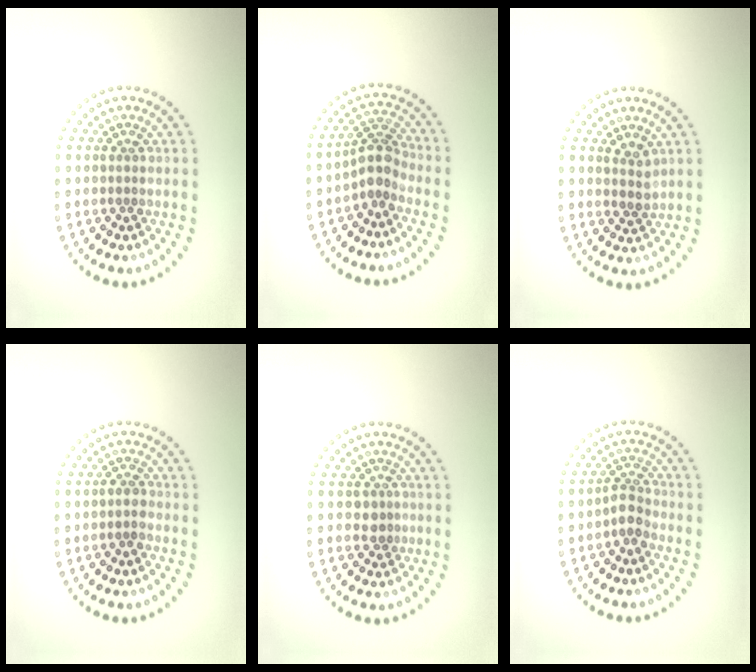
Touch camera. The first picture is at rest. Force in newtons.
{"total": 2.7, "press": 2.1, "slide": 1.7}
{"total": 1.6, "press": 1.2, "slide": 1.1}
{"total": 1.3, "press": 1.1, "slide": 0.5}
{"total": 1.7, "press": 1.4, "slide": 0.9}
{"total": 2.1, "press": 1.6, "slide": 1.2}